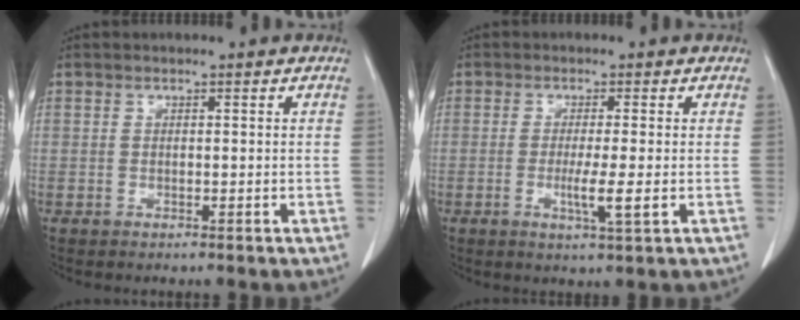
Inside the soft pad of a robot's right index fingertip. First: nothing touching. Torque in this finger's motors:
{"motor_torque": [0.75, -0.42, 0.45, 0.09]}